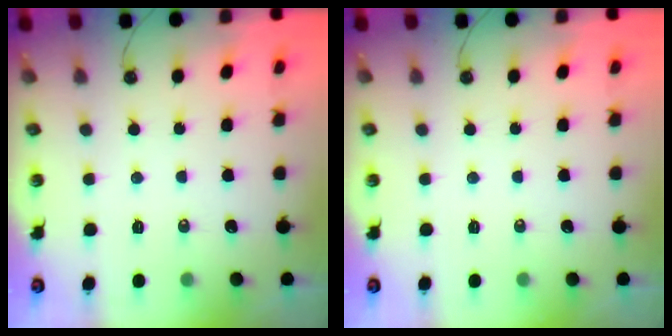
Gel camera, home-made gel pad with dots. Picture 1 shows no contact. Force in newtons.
{"total": 0.0}